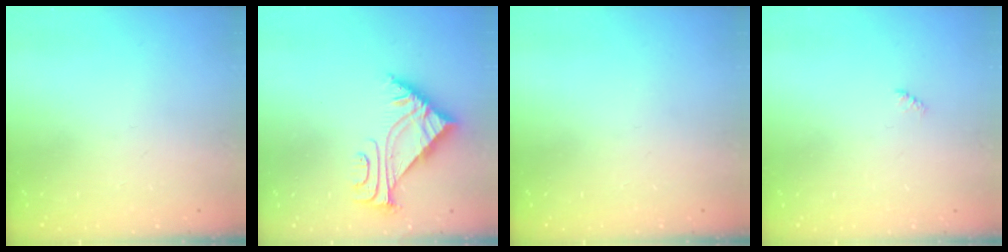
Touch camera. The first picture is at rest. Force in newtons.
{"total": 5.2, "press": 5.1, "slide": 0.7}
{"total": 0.0}
{"total": 1.9, "press": 1.9, "slide": 0.4}